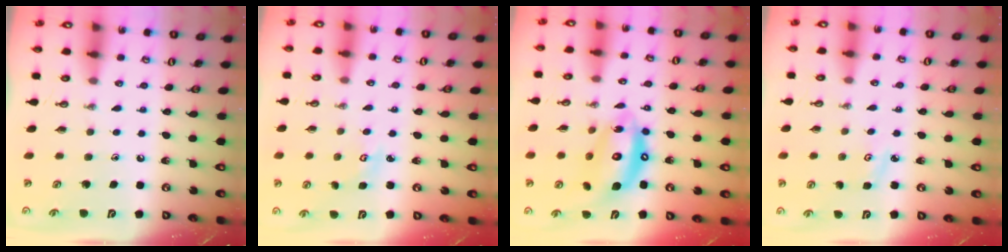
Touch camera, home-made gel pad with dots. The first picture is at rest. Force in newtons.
{"total": 2.8, "press": 2.8, "slide": 0.3}
{"total": 15.7, "press": 15.6, "slide": 1.4}
{"total": 3.0, "press": 2.9, "slide": 0.4}